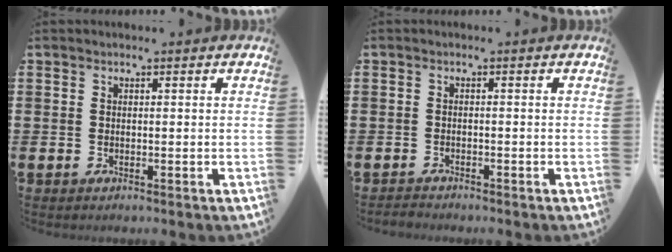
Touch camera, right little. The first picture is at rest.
{"total": 0.8, "force": [-0.8, 0.1, 0.0], "torque": [-0.002, 0.000, -0.018]}